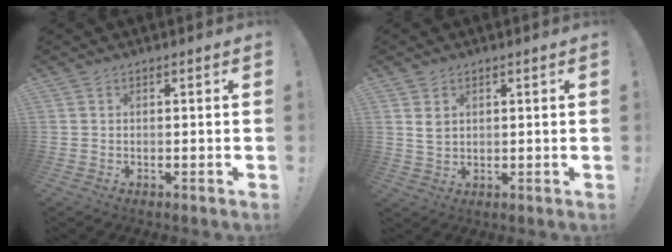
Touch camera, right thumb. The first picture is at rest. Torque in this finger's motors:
{"motor_torque": [-0.30, 0.24, -0.05, 0.19, -0.08]}